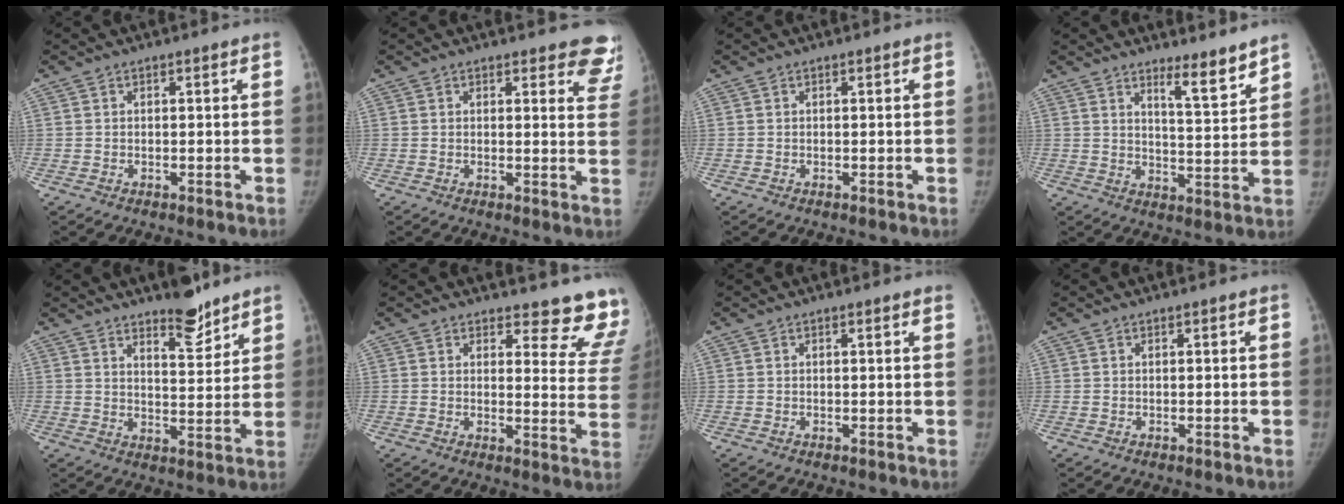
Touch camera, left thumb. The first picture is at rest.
{"total": 8.0, "force": [7.0, 3.0, 2.5], "torque": [0.024, -0.035, 0.048]}
{"total": 0.0}
{"total": 6.9, "force": [5.6, 1.0, 4.0], "torque": [-0.052, -0.054, 0.089]}
{"total": 7.8, "force": [6.1, 2.5, 4.2], "torque": [-0.039, -0.047, 0.095]}
{"total": 14.1, "force": [13.3, 4.2, 2.3], "torque": [0.031, -0.130, 0.116]}
{"total": 0.9, "force": [0.7, 0.1, 0.4], "torque": [-0.005, 0.001, 0.006]}
{"total": 0.0}